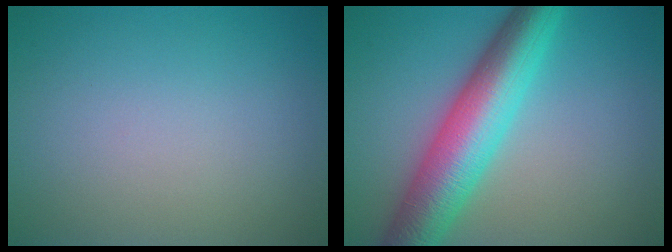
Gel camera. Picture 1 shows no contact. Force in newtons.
{"total": 9.0, "press": 9.0, "slide": 0.2}